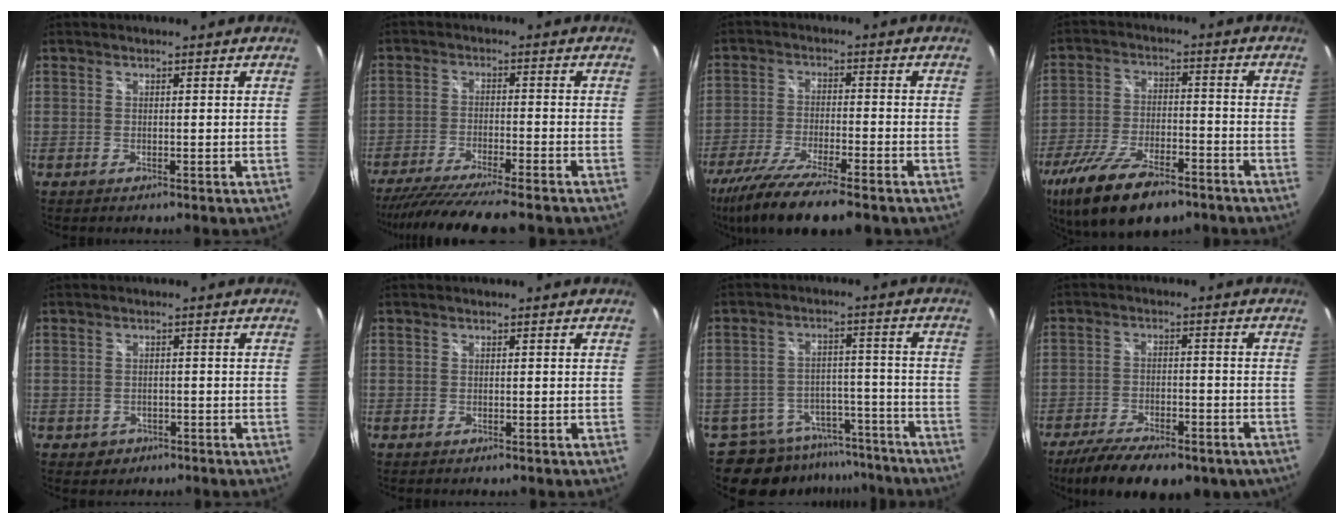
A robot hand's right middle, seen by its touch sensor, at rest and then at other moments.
{"total": 13.2, "force": [-11.5, 0.0, 6.5], "torque": [-0.135, -0.032, -0.191]}
{"total": 14.7, "force": [-11.5, 1.8, 9.0], "torque": [-0.191, -0.042, -0.204]}
{"total": 16.9, "force": [-11.7, 6.3, 10.4], "torque": [-0.215, -0.035, -0.203]}
{"total": 2.4, "force": [-0.9, 2.2, 0.5], "torque": [-0.017, 0.000, -0.010]}
{"total": 0.0}
{"total": 15.1, "force": [-12.7, 7.4, 3.5], "torque": [-0.090, 0.030, -0.172]}
{"total": 16.5, "force": [-11.5, 6.6, 9.8], "torque": [-0.196, -0.036, -0.168]}